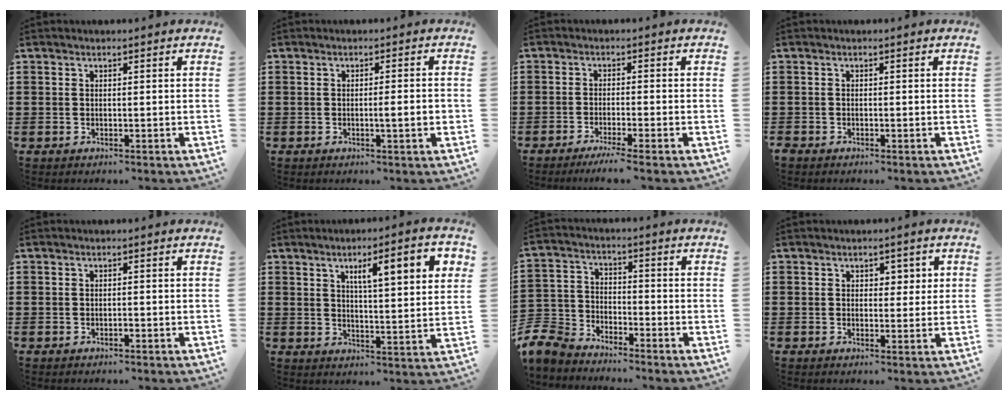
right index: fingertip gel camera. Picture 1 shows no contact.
{"total": 2.6, "force": [-0.5, 0.0, 2.6], "torque": [-0.041, -0.005, -0.011]}
{"total": 2.4, "force": [-1.9, -0.4, 1.5], "torque": [-0.030, -0.005, -0.037]}
{"total": 0.6, "force": [-0.6, 0.3, 0.0], "torque": [-0.002, 0.001, -0.013]}
{"total": 0.7, "force": [-0.5, 0.2, 0.5], "torque": [-0.011, -0.003, -0.008]}
{"total": 7.4, "force": [3.1, 1.4, 6.6], "torque": [-0.118, -0.001, 0.045]}
{"total": 7.1, "force": [-6.7, 2.2, 1.1], "torque": [-0.056, 0.001, -0.142]}
{"total": 2.2, "force": [0.9, 1.7, 1.2], "torque": [-0.011, 0.003, 0.010]}